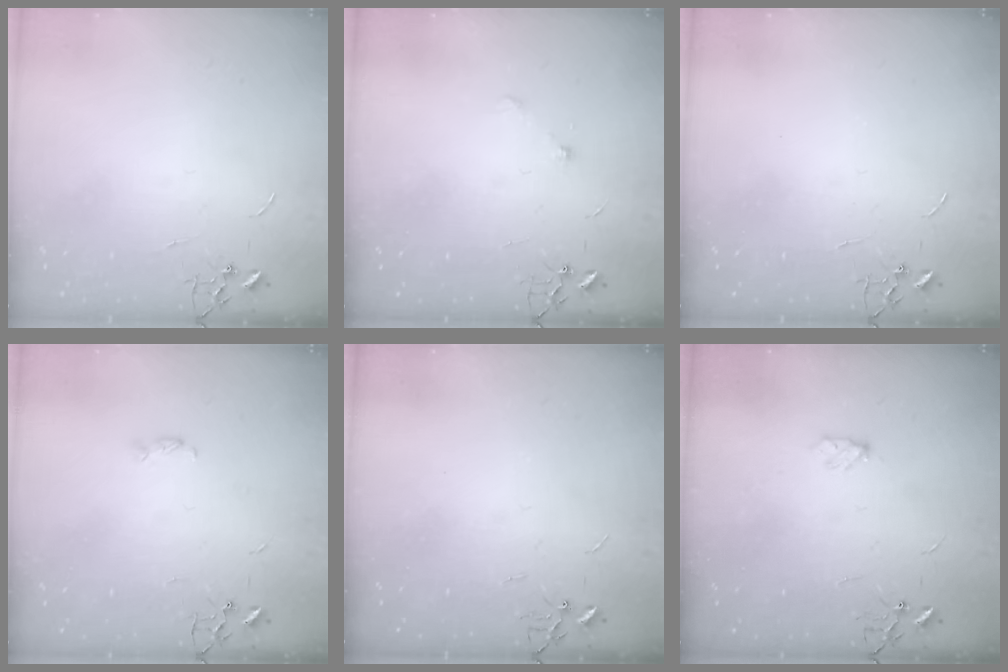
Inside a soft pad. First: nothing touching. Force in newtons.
{"total": 5.0, "press": 4.9, "slide": 1.3}
{"total": 0.0}
{"total": 2.9, "press": 2.9, "slide": 0.3}
{"total": 0.0}
{"total": 4.0, "press": 3.9, "slide": 0.5}